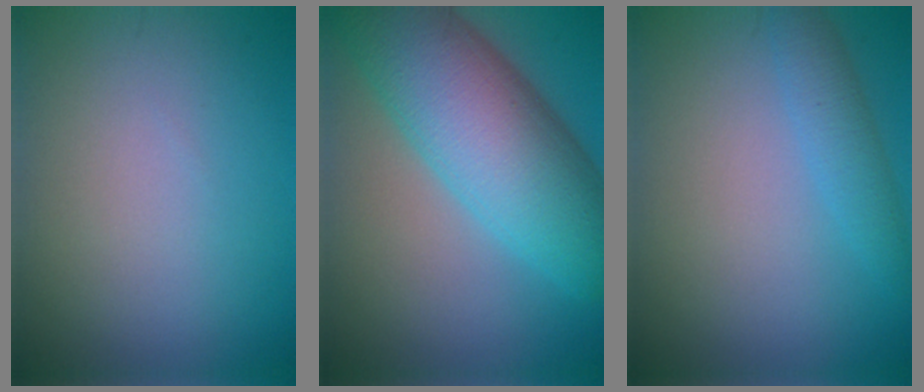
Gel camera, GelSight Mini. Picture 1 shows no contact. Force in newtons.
{"total": 12.1, "press": 12.1, "slide": 0.3}
{"total": 2.2, "press": 2.2, "slide": 0.2}